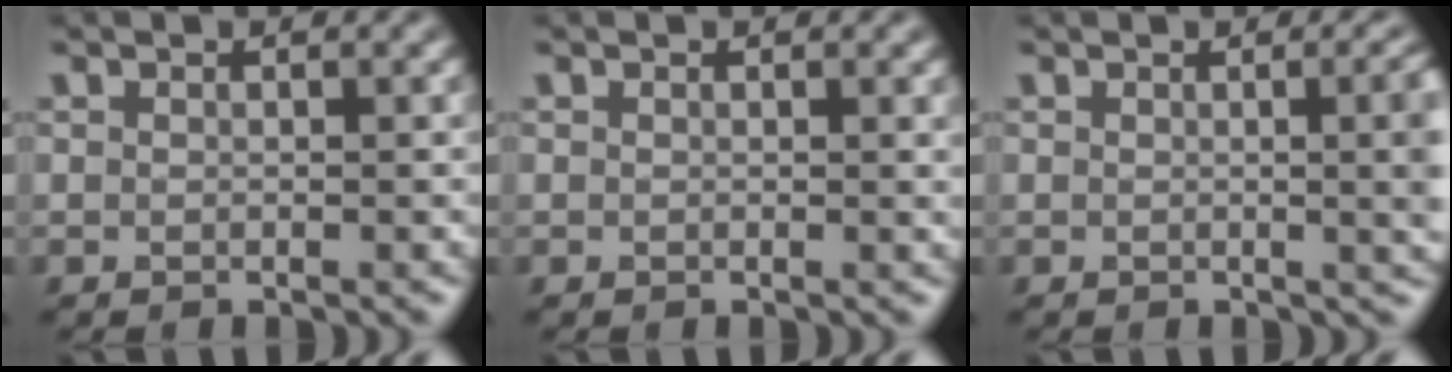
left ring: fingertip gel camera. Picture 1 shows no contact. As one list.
[{"total": 0.5, "force": [0.2, 0.1, 0.5], "torque": [-0.002, 0.000, 0.002]}, {"total": 4.8, "force": [0.1, 1.7, 4.5], "torque": [-0.033, 0.006, 0.002]}]